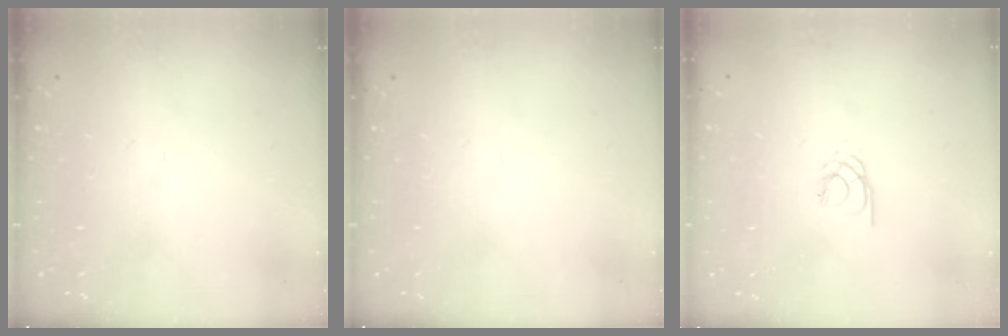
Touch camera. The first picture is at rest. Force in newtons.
{"total": 0.0}
{"total": 1.9, "press": 1.9, "slide": 0.3}